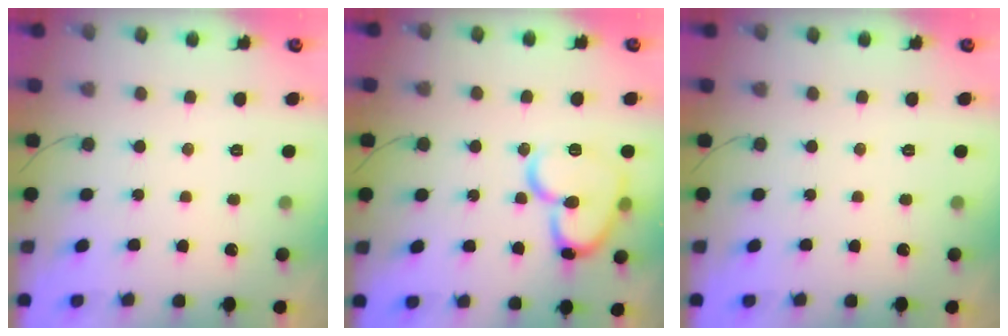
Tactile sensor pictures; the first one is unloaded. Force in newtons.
{"total": 16.4, "press": 16.3, "slide": 2.1}
{"total": 0.0}